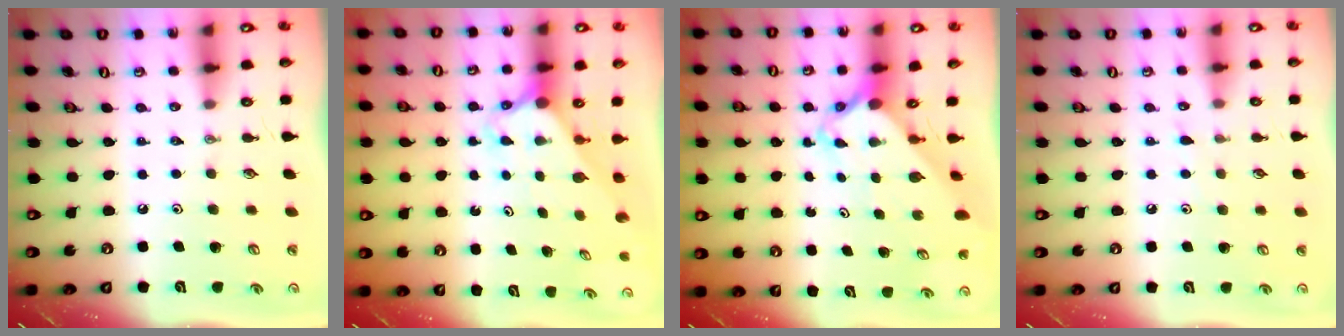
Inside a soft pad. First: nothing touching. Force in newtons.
{"total": 2.6, "press": 2.6, "slide": 0.2}
{"total": 4.1, "press": 4.0, "slide": 0.5}
{"total": 4.2, "press": 4.2, "slide": 0.4}